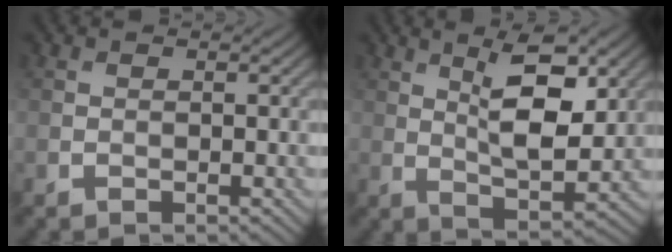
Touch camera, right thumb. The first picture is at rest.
{"total": 9.0, "force": [3.4, 3.2, 7.6], "torque": [-0.125, -0.005, 0.060]}